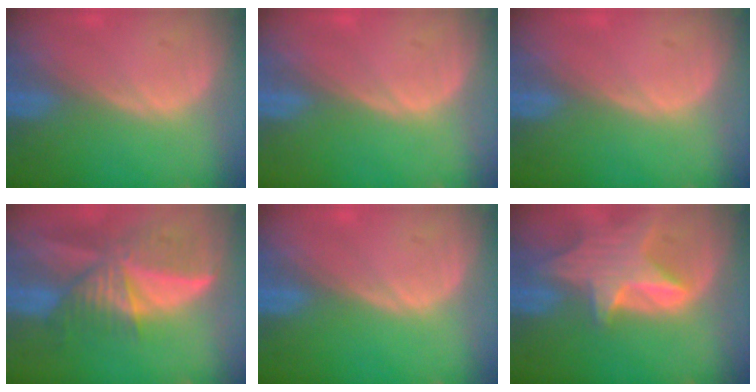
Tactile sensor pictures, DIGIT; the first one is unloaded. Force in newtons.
{"total": 0.0}
{"total": 0.0}
{"total": 9.8, "press": 8.6, "slide": 4.6}
{"total": 0.0}
{"total": 8.4, "press": 7.6, "slide": 3.5}